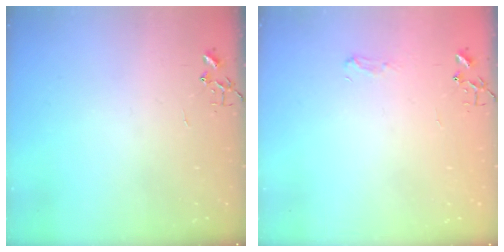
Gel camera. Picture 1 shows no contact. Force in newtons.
{"total": 5.1, "press": 5.0, "slide": 0.7}